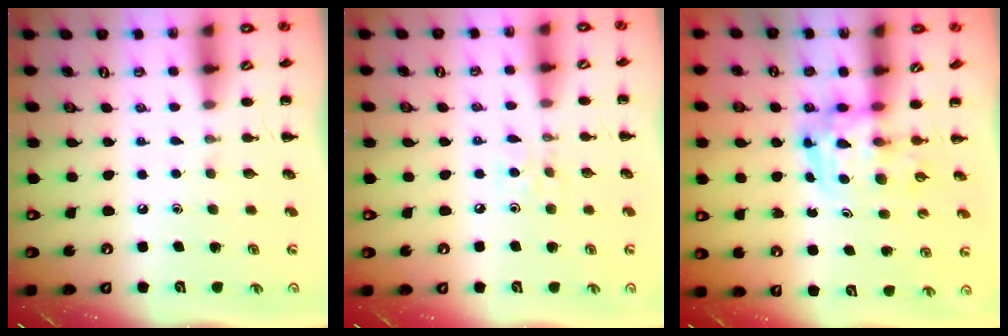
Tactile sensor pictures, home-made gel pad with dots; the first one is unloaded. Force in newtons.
{"total": 4.4, "press": 4.0, "slide": 1.7}
{"total": 3.4, "press": 3.4, "slide": 0.6}